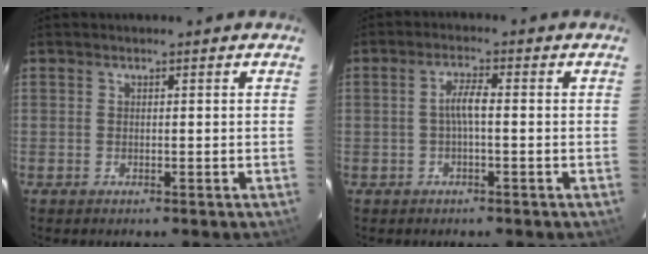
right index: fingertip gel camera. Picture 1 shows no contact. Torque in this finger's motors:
{"motor_torque": [0.43, 0.03, 0.24, 0.08]}